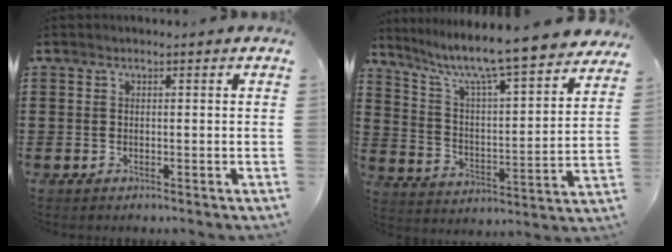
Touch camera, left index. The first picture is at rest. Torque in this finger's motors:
{"motor_torque": [2.14, 0.00, 0.44, 0.21]}